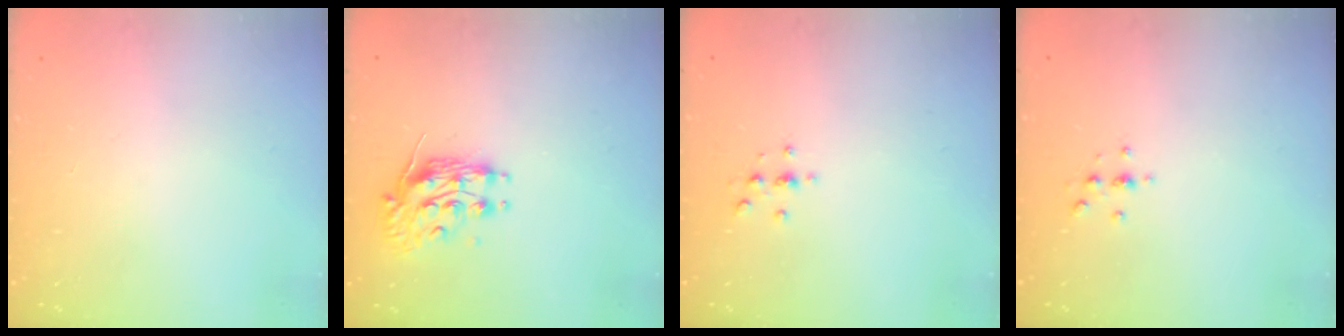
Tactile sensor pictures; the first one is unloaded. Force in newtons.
{"total": 9.8, "press": 9.7, "slide": 0.8}
{"total": 2.2, "press": 2.1, "slide": 0.2}
{"total": 2.4, "press": 2.4, "slide": 0.3}